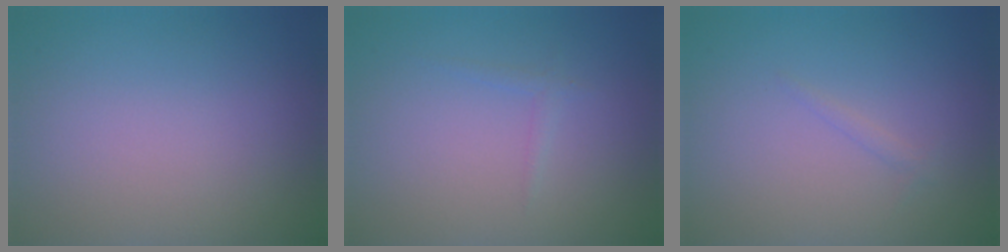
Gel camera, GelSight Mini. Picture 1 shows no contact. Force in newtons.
{"total": 0.8, "press": 0.8, "slide": 0.1}
{"total": 0.6, "press": 0.6, "slide": 0.1}